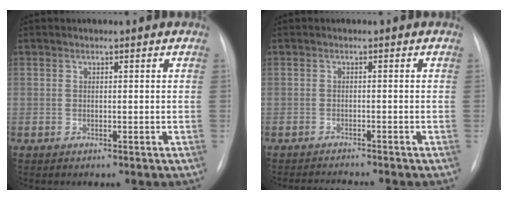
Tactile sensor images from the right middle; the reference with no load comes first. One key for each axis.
{"total": 3.7, "fx": -3.5, "fy": -0.7, "fz": 0.9, "tx": -0.014, "ty": -0.013, "tz": -0.052}